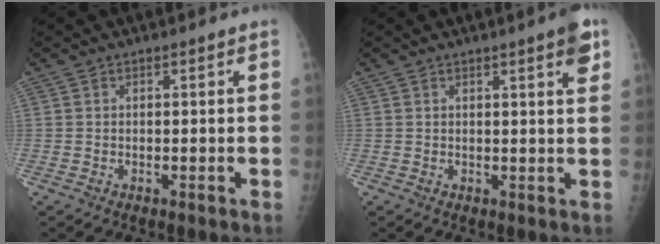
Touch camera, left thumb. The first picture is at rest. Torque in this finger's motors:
{"motor_torque": [0.94, 0.76, 0.52, -0.32, 0.11]}